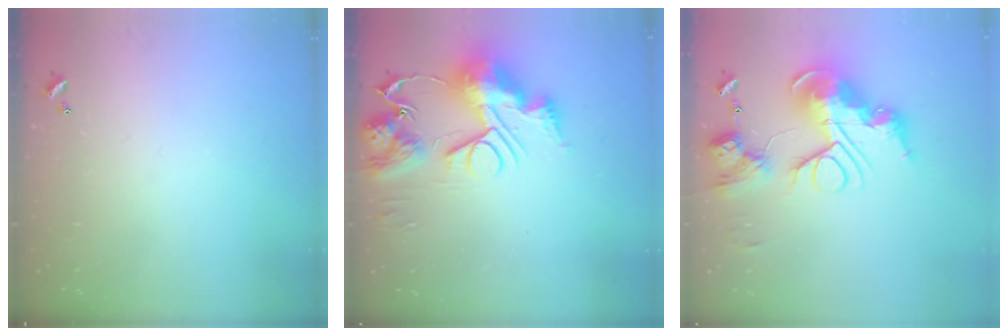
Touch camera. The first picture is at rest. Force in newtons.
{"total": 14.3, "press": 14.2, "slide": 1.6}
{"total": 0.9, "press": 0.9, "slide": 0.0}